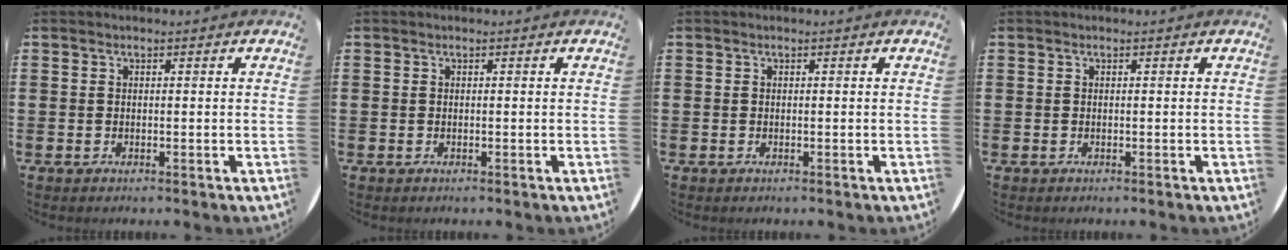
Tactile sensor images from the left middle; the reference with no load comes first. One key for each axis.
{"total": 0.0}
{"total": 0.0}
{"total": 0.0}